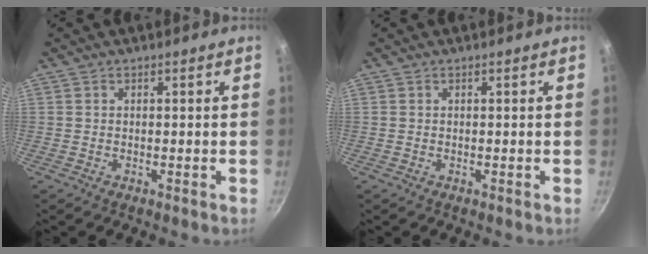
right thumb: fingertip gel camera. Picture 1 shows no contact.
{"total": 0.0}